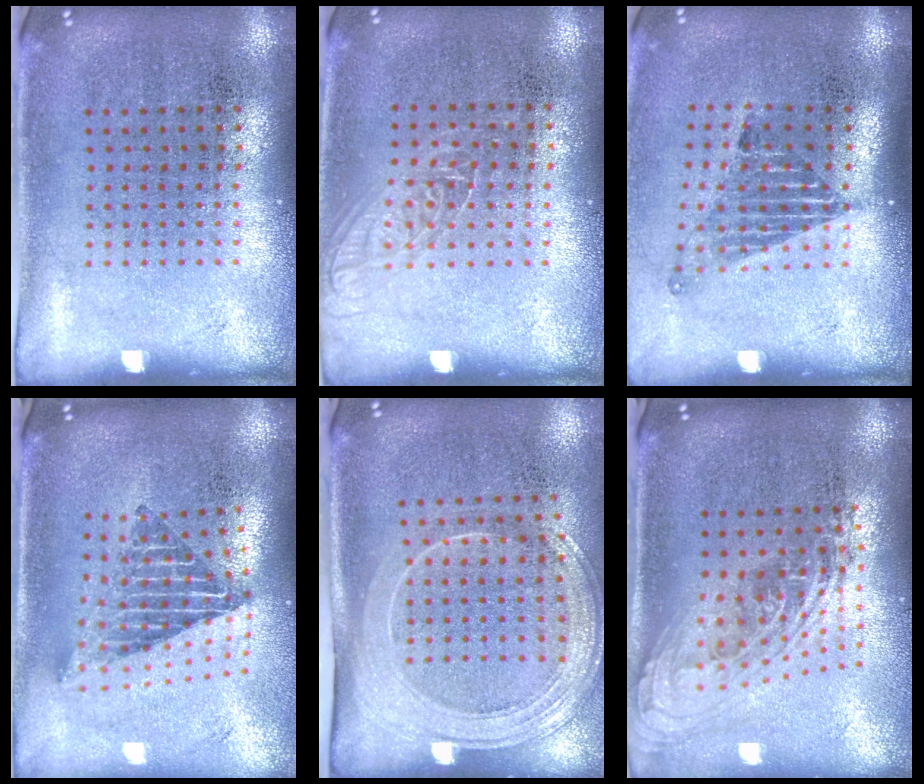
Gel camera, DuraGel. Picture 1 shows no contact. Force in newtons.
{"total": 1.1, "press": 1.0, "slide": 0.5}
{"total": 1.6, "press": 1.1, "slide": 1.2}
{"total": 2.2, "press": 1.6, "slide": 1.5}
{"total": 2.1, "press": 1.9, "slide": 1.0}
{"total": 2.2, "press": 1.7, "slide": 1.5}